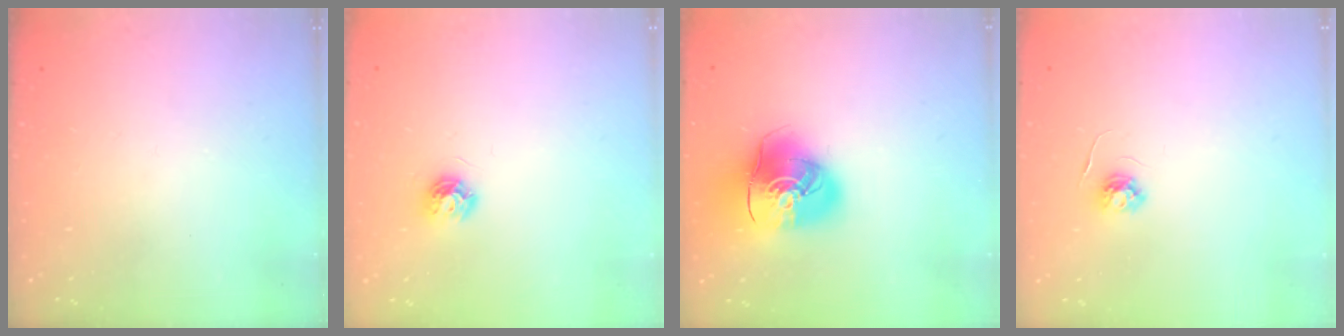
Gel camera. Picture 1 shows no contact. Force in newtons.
{"total": 5.9, "press": 5.9, "slide": 0.5}
{"total": 13.8, "press": 13.6, "slide": 2.0}
{"total": 3.8, "press": 3.8, "slide": 0.4}